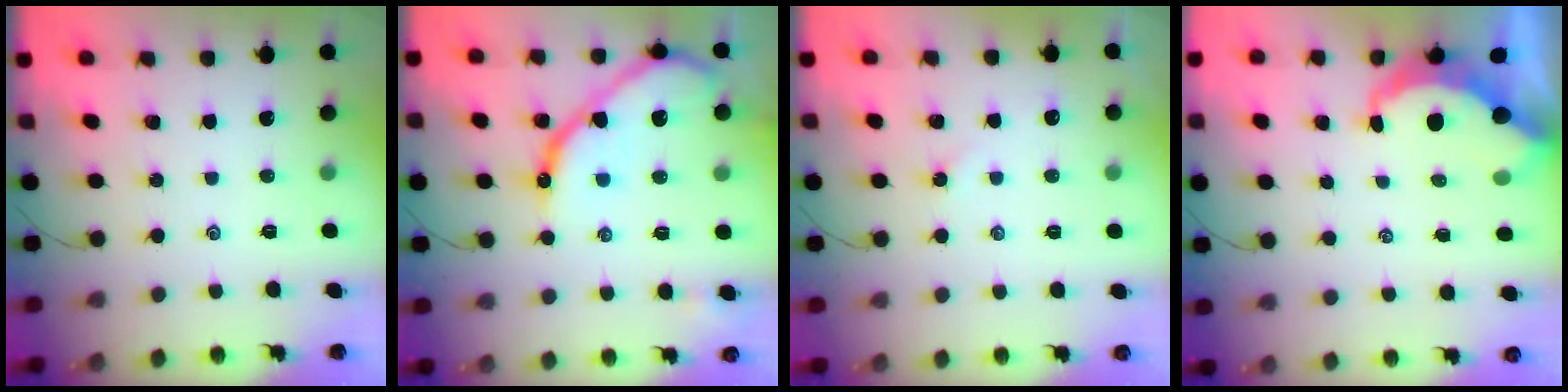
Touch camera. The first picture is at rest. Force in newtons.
{"total": 14.5, "press": 14.5, "slide": 1.4}
{"total": 1.9, "press": 1.9, "slide": 0.3}
{"total": 6.4, "press": 6.3, "slide": 0.9}